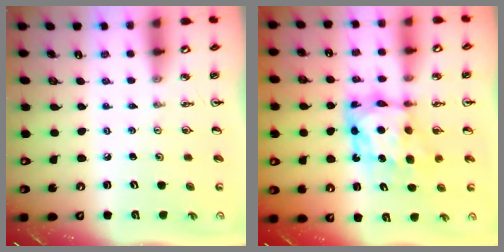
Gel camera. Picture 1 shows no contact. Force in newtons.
{"total": 8.1, "press": 8.1, "slide": 0.8}